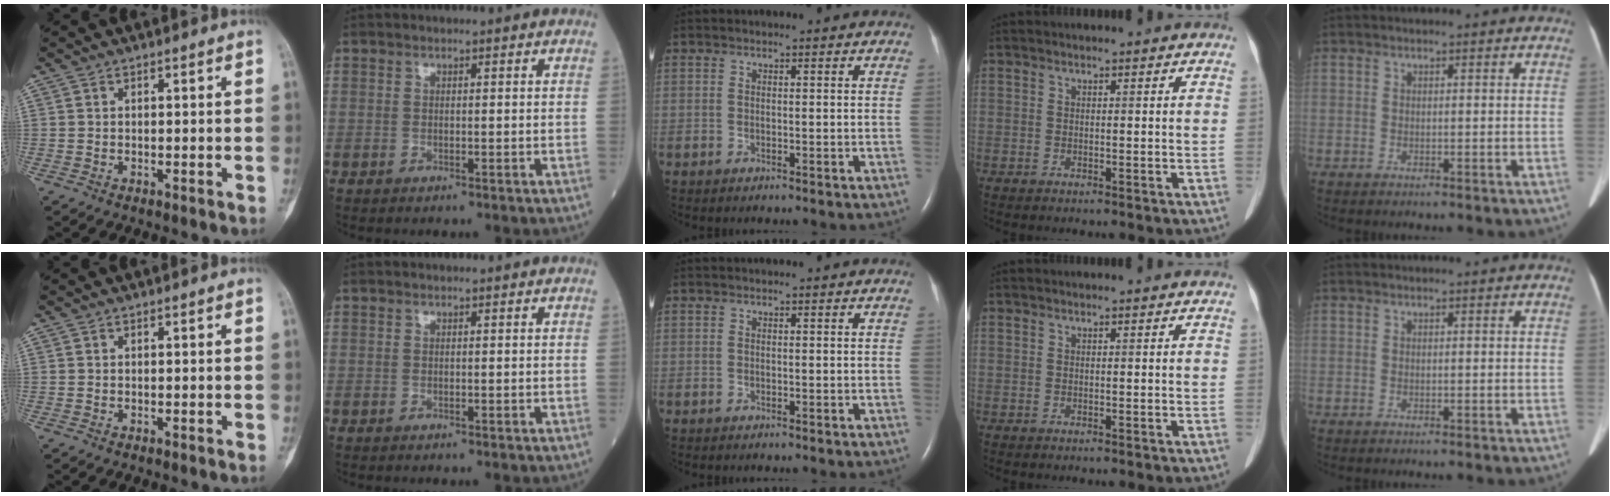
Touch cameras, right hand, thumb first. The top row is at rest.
{}